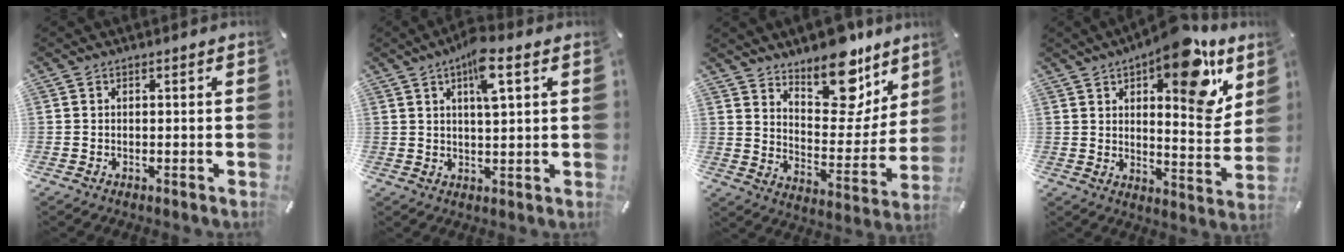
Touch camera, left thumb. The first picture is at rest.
{"total": 8.1, "force": [3.9, 1.9, 6.8], "torque": [-0.116, -0.002, 0.061]}
{"total": 16.4, "force": [13.1, 7.5, 6.4], "torque": [-0.077, -0.114, 0.229]}
{"total": 17.9, "force": [10.2, 7.3, 12.8], "torque": [-0.159, -0.066, 0.164]}